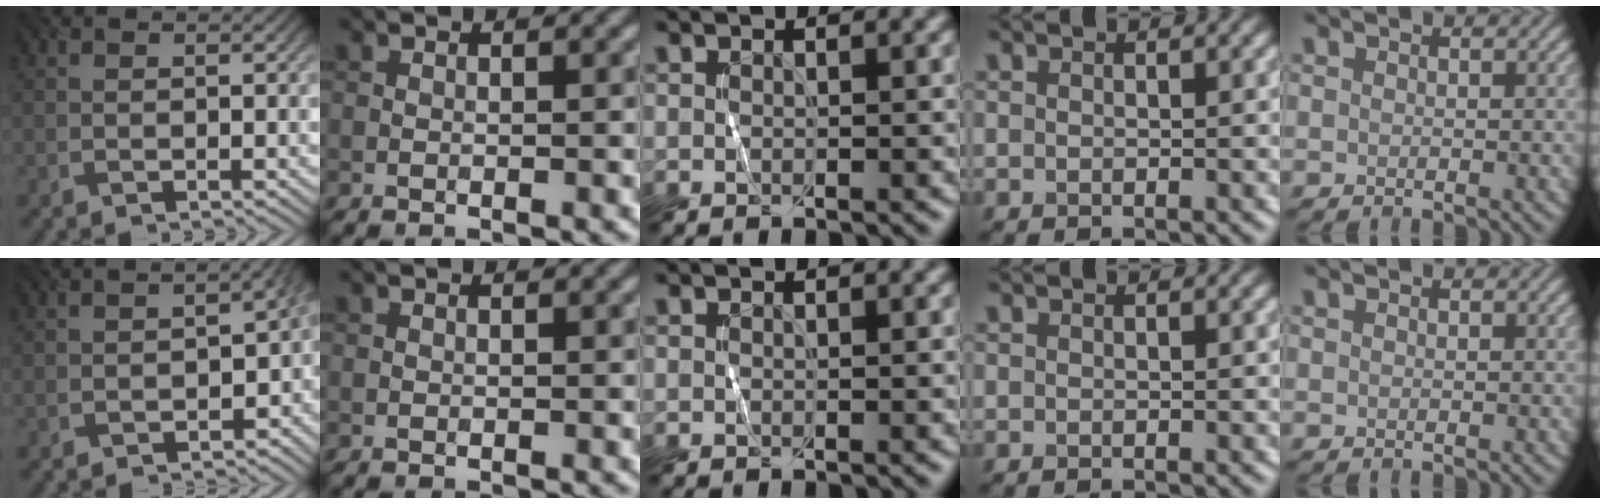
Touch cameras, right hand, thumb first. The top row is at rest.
{"thumb": {"total": 6.4, "force": [-3.3, 3.6, 4.1], "torque": [-0.039, -0.028, -0.047]}}